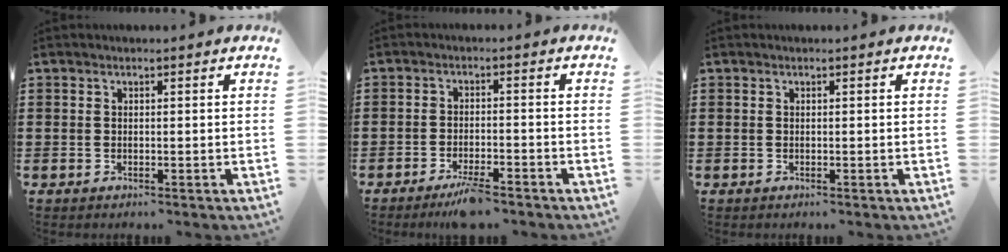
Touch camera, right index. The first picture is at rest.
{"total": 3.9, "force": [-3.1, 0.4, 2.2], "torque": [-0.044, -0.001, -0.059]}
{"total": 0.0}